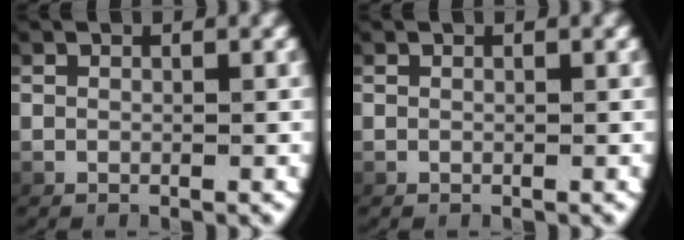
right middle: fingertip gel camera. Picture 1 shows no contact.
{"total": 0.0}